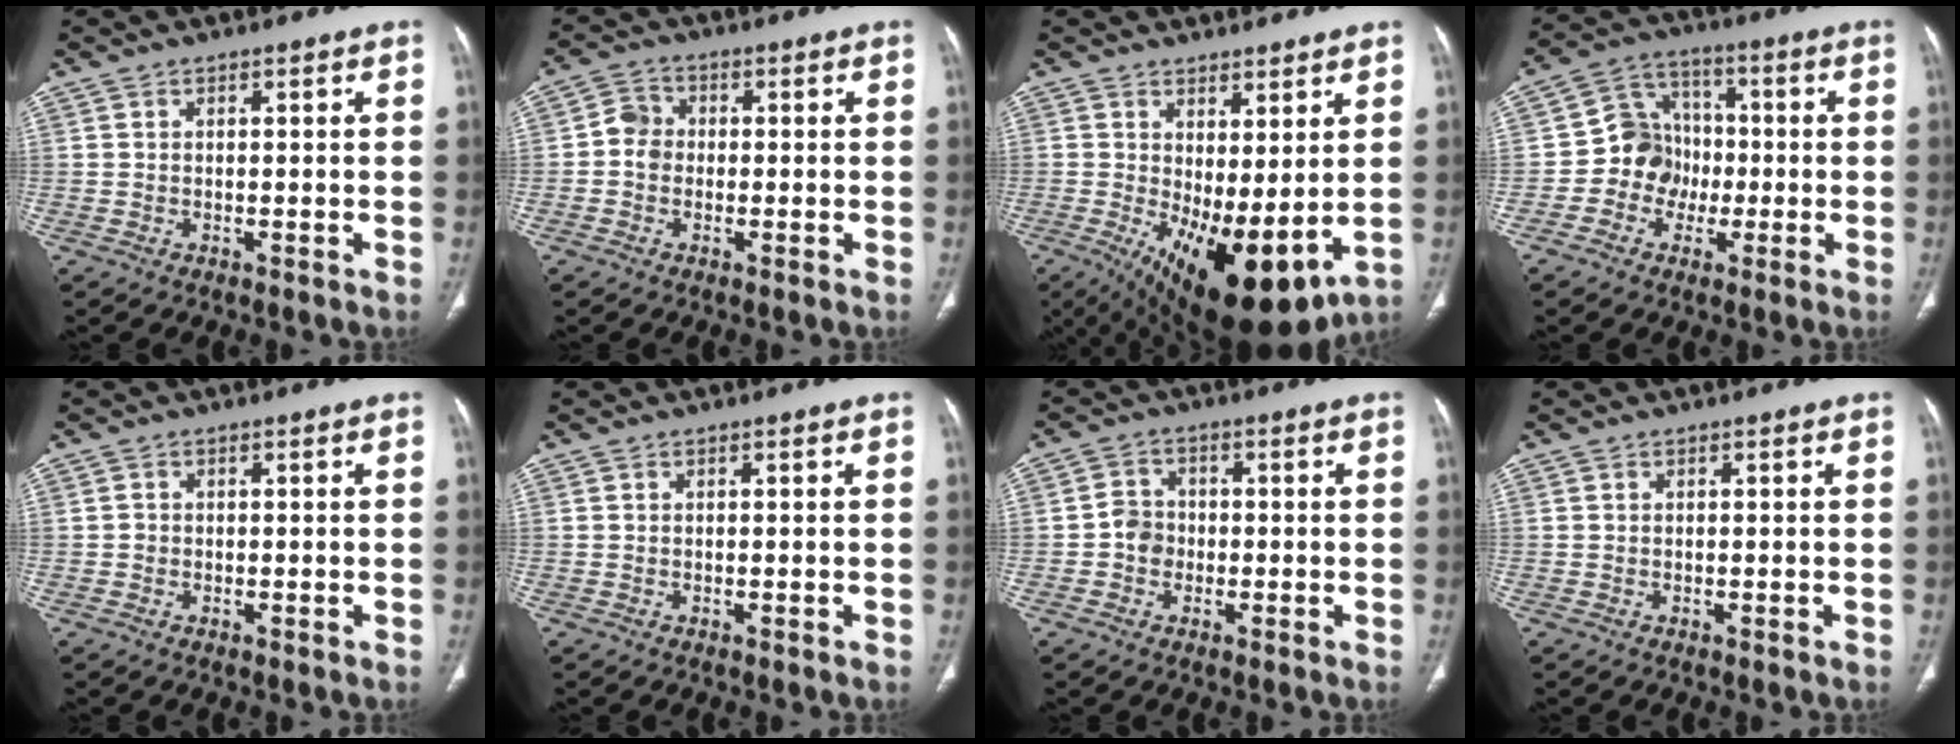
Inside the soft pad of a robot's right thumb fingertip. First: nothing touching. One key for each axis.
{"total": 4.0, "fx": -0.5, "fy": 3.5, "fz": 1.8, "tx": -0.016, "ty": 0.011, "tz": -0.017}
{"total": 15.2, "fx": -1.3, "fy": 6.3, "fz": 13.7, "tx": -0.223, "ty": -0.029, "tz": 0.005}
{"total": 9.3, "fx": -1.7, "fy": 8.5, "fz": 3.3, "tx": -0.008, "ty": 0.029, "tz": -0.041}
{"total": 0.8, "fx": -0.1, "fy": 0.7, "fz": 0.2, "tx": -0.002, "ty": 0.002, "tz": 0.000}
{"total": 0.0}
{"total": 4.0, "fx": -0.8, "fy": 3.5, "fz": 1.6, "tx": -0.012, "ty": 0.011, "tz": -0.020}
{"total": 0.0}